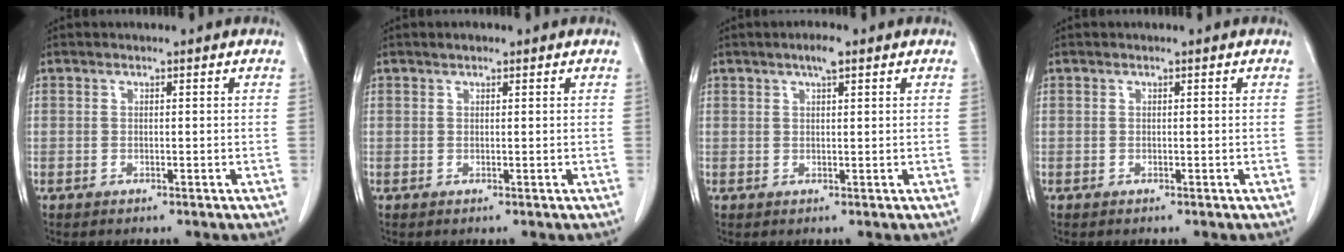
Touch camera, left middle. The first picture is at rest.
{"total": 0.9, "force": [0.7, 0.4, 0.4], "torque": [-0.012, 0.008, 0.011]}
{"total": 2.3, "force": [1.5, 0.4, 1.8], "torque": [-0.033, 0.005, 0.023]}
{"total": 0.0}